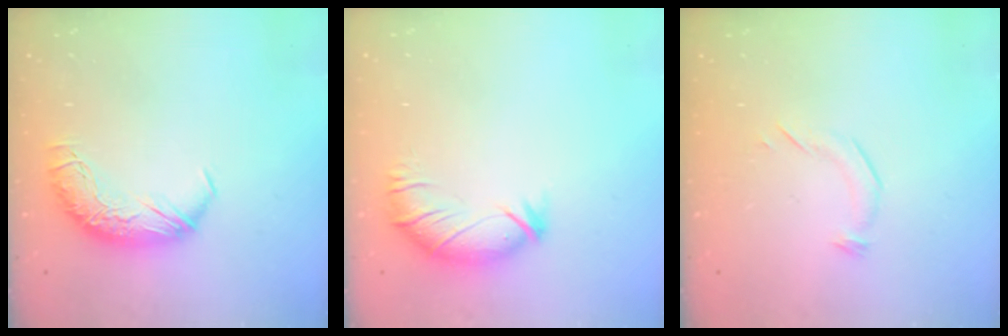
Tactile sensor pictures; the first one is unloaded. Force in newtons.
{"total": 3.0, "press": 2.5, "slide": 1.6}
{"total": 5.4, "press": 5.4, "slide": 0.4}